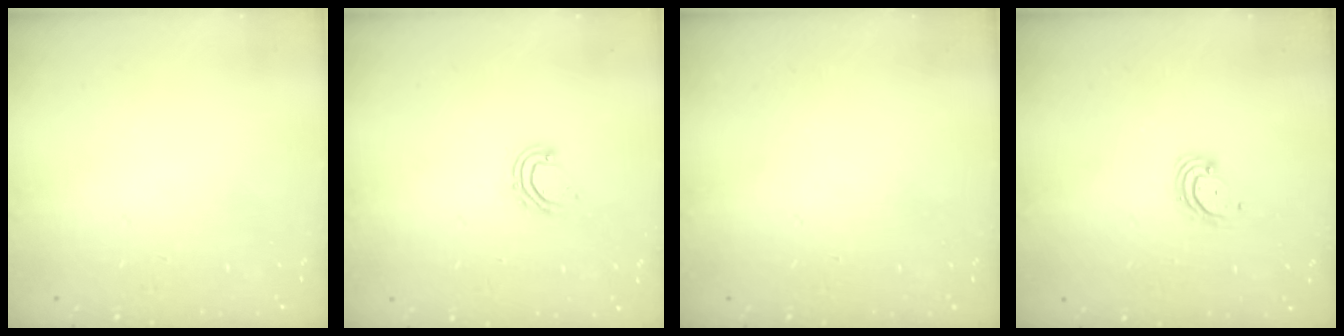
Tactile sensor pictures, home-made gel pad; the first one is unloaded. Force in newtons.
{"total": 6.5, "press": 6.5, "slide": 0.4}
{"total": 0.0}
{"total": 3.1, "press": 3.1, "slide": 0.3}